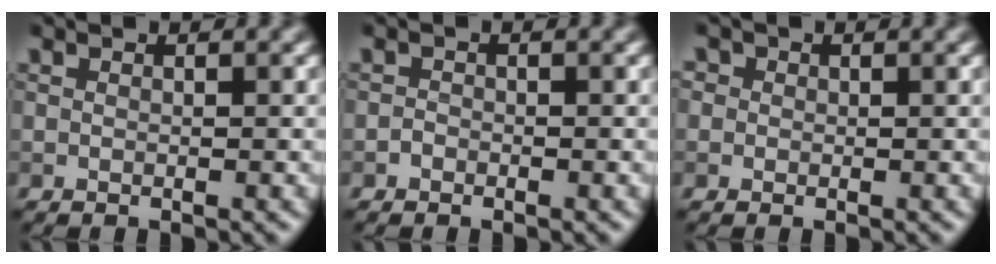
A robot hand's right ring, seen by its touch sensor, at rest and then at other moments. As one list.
[{"total": 0.6, "force": [-0.4, 0.4, 0.1], "torque": [0.001, 0.000, -0.009]}, {"total": 2.4, "force": [1.0, 2.0, 0.9], "torque": [0.000, 0.016, -0.004]}]